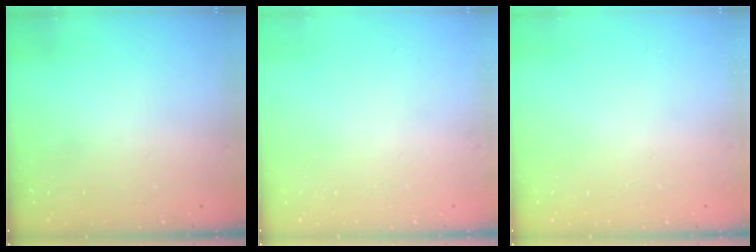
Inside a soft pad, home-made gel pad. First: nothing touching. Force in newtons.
{"total": 0.0}
{"total": 0.0}